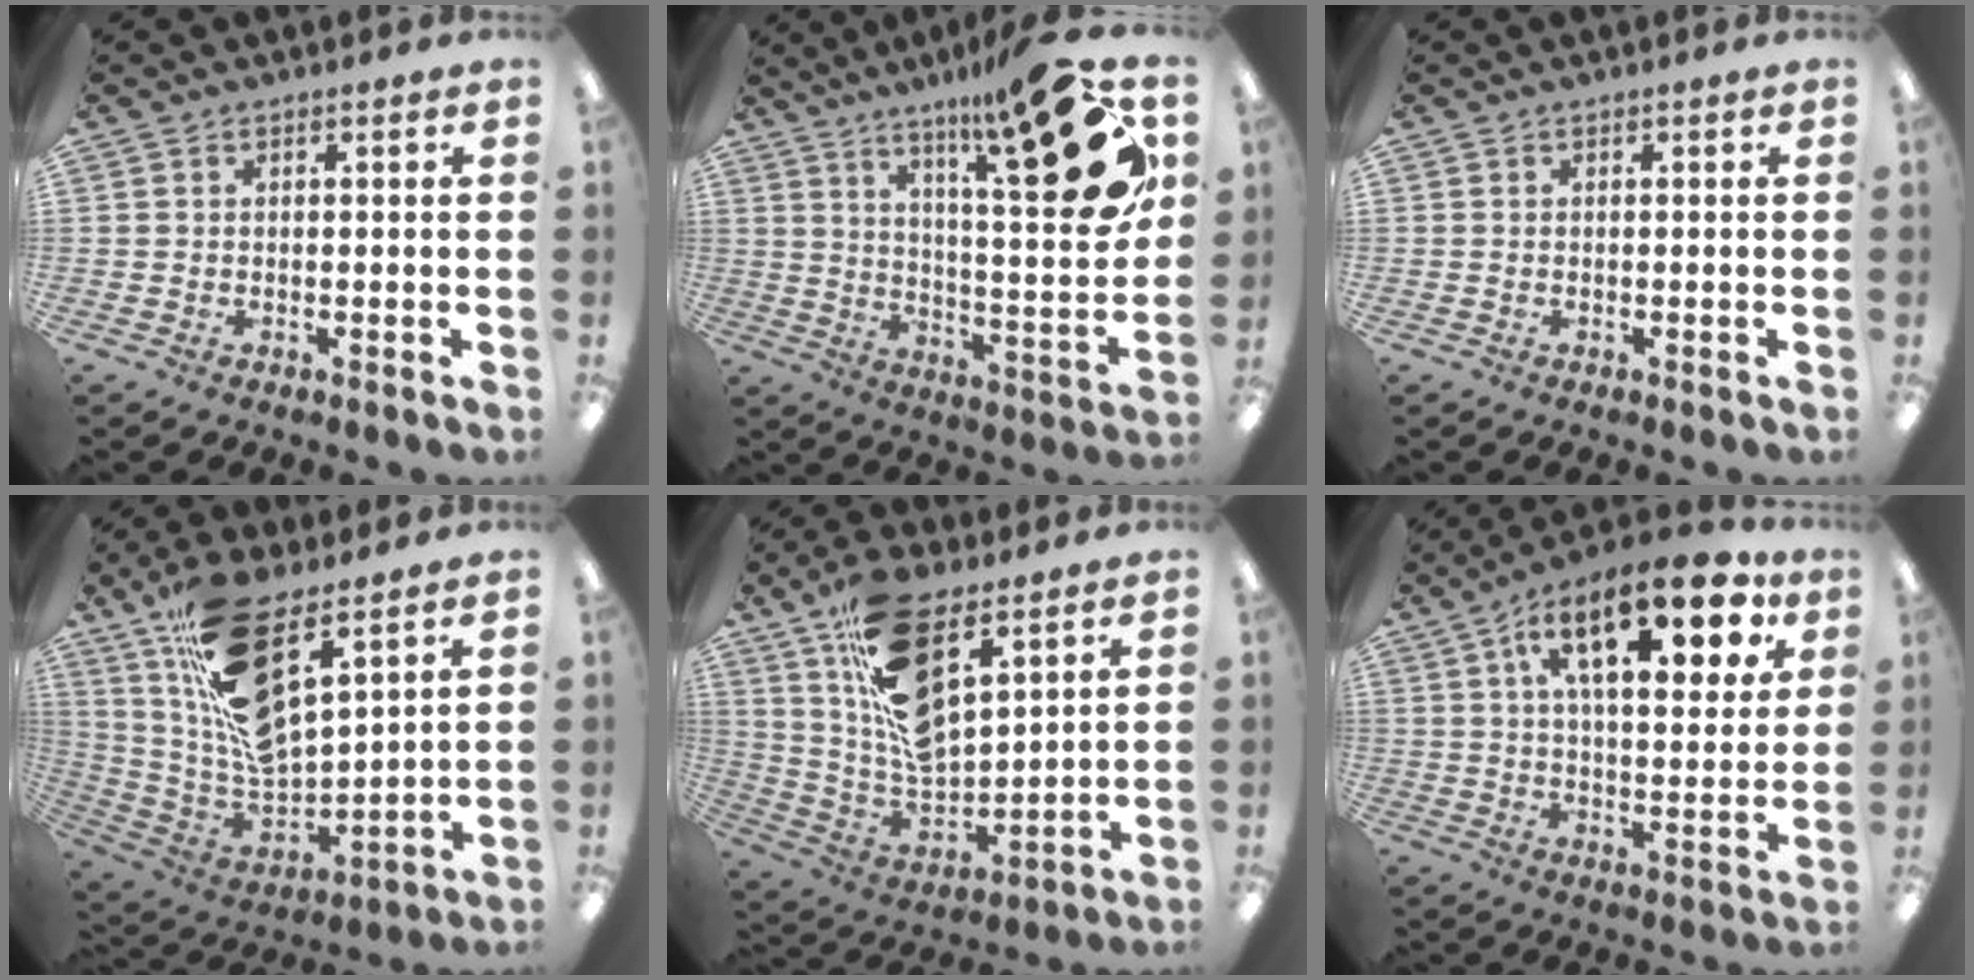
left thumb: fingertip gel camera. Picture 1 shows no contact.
{"total": 21.5, "force": [12.3, 4.3, 17.1], "torque": [-0.252, -0.076, 0.182]}
{"total": 0.0}
{"total": 16.8, "force": [10.6, 5.8, 11.6], "torque": [-0.231, -0.065, 0.189]}
{"total": 17.1, "force": [10.2, 7.6, 11.5], "torque": [-0.215, -0.053, 0.185]}
{"total": 21.3, "force": [10.3, 9.1, 16.3], "torque": [-0.242, -0.029, 0.158]}